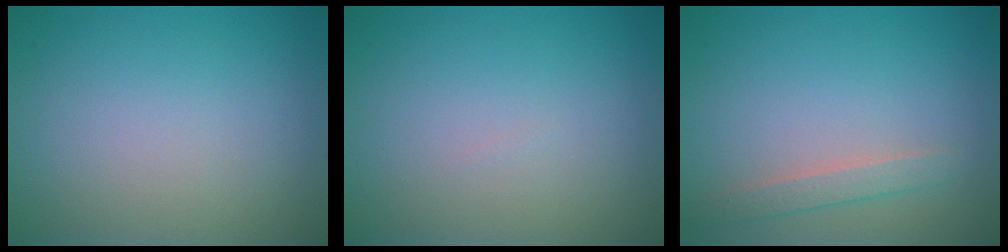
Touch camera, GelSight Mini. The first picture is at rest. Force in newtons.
{"total": 0.0}
{"total": 1.6, "press": 1.6, "slide": 0.2}